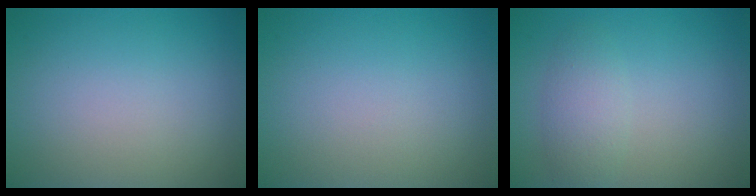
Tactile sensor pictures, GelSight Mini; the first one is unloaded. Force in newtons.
{"total": 0.0}
{"total": 2.4, "press": 2.4, "slide": 0.1}